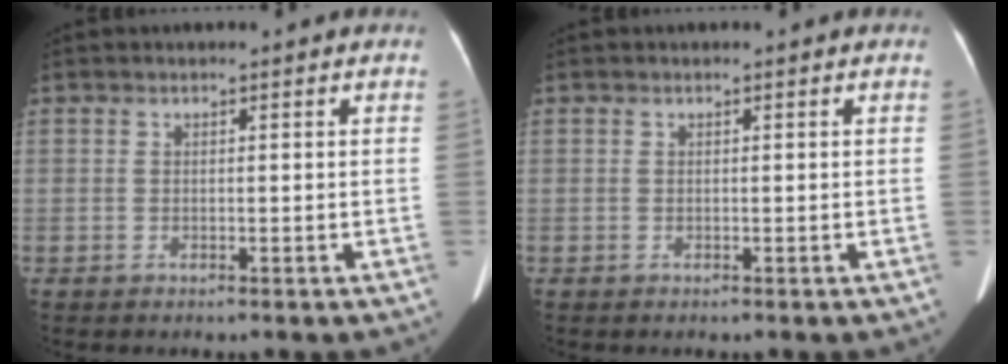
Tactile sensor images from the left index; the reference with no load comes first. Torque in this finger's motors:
{"motor_torque": [0.11, -0.04, 0.06, 0.00]}